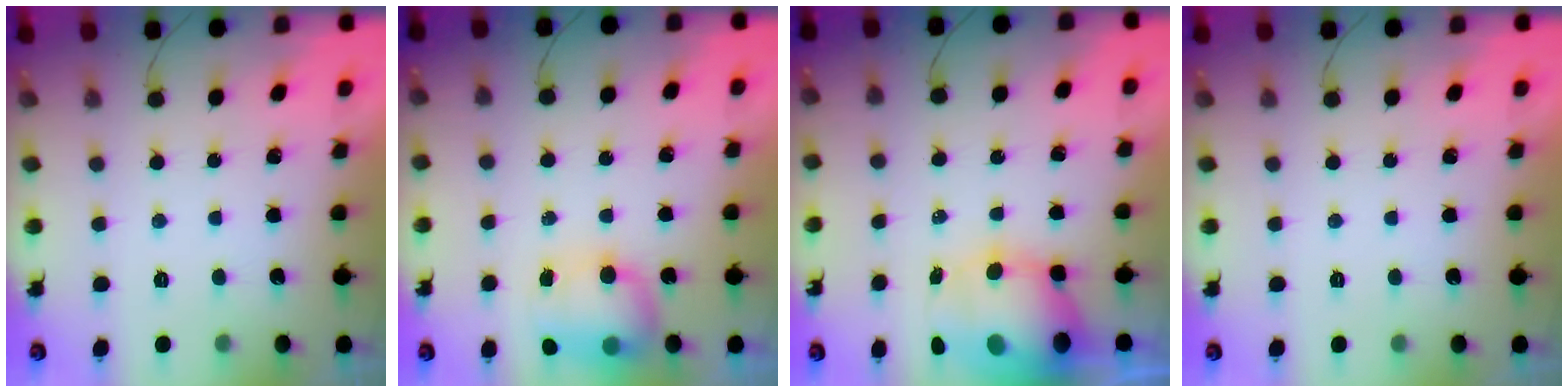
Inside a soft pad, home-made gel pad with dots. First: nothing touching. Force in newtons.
{"total": 8.5, "press": 8.1, "slide": 2.7}
{"total": 9.5, "press": 9.2, "slide": 2.3}
{"total": 0.0}